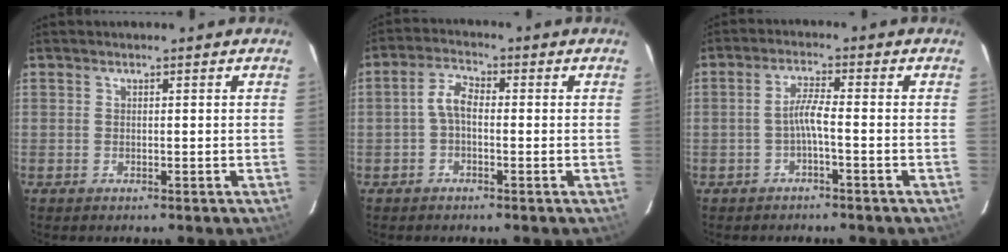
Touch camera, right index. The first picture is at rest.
{"total": 3.7, "force": [-0.7, 1.9, 3.1], "torque": [-0.066, 0.015, -0.016]}
{"total": 3.1, "force": [-1.5, -0.1, 2.8], "torque": [-0.060, 0.006, -0.028]}